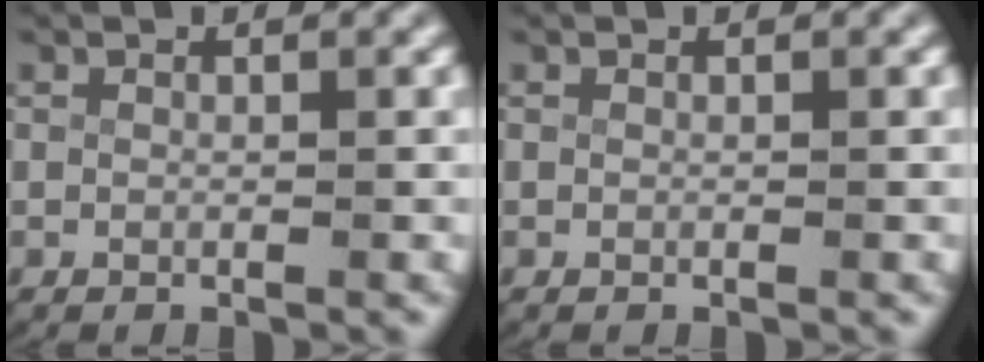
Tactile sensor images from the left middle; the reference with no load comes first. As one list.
[{"total": 0.0}]